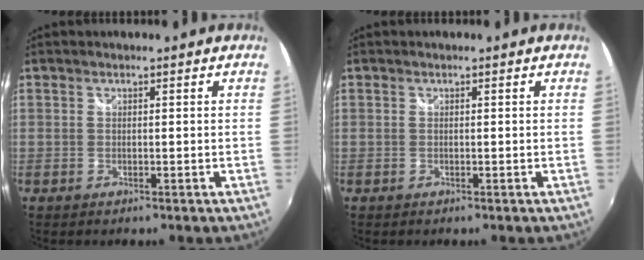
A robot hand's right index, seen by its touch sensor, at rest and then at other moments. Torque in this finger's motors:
{"motor_torque": [0.23, 0.09, 0.05, 0.01]}